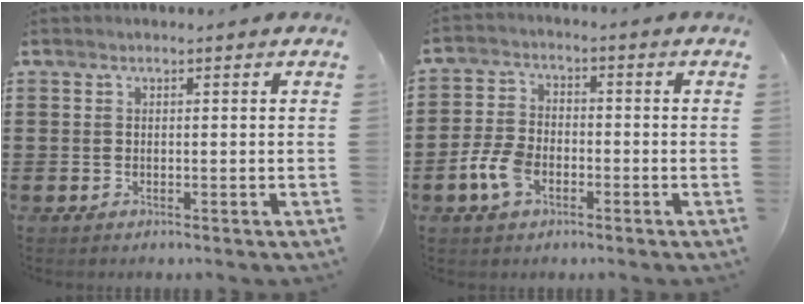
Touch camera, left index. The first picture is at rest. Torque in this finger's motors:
{"motor_torque": [0.67, 0.10, 0.22, 0.09]}